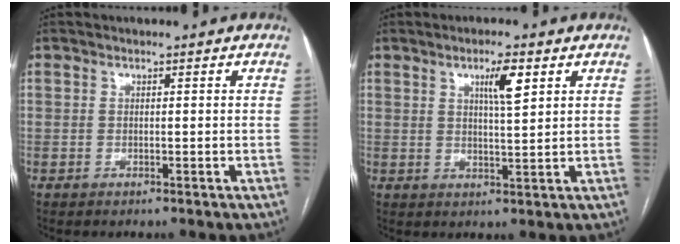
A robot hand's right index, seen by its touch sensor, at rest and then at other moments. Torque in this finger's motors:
{"motor_torque": [0.11, 0.10, 0.09, 0.05]}